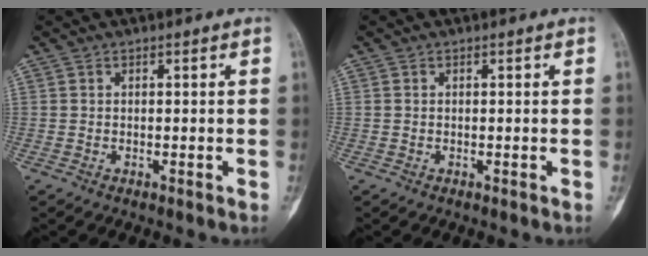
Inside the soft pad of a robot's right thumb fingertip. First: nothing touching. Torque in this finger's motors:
{"motor_torque": [0.14, -0.02, 0.00, -0.12, -0.04]}